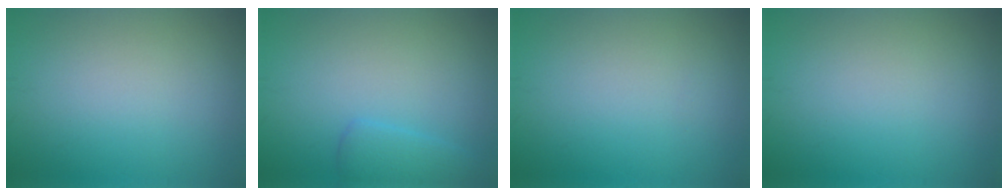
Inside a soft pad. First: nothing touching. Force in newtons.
{"total": 2.0, "press": 1.9, "slide": 0.2}
{"total": 0.0}
{"total": 0.0}